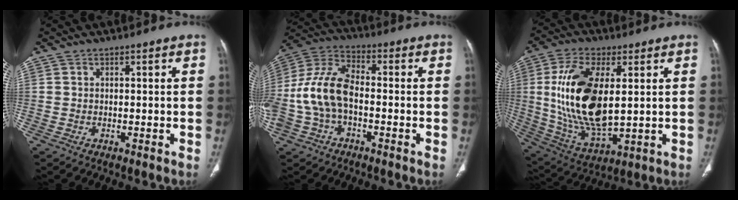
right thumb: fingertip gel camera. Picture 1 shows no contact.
{"total": 14.1, "force": [-2.4, 8.2, 11.1], "torque": [-0.246, 0.039, -0.048]}
{"total": 19.6, "force": [2.6, 9.1, 17.2], "torque": [-0.339, -0.019, 0.060]}